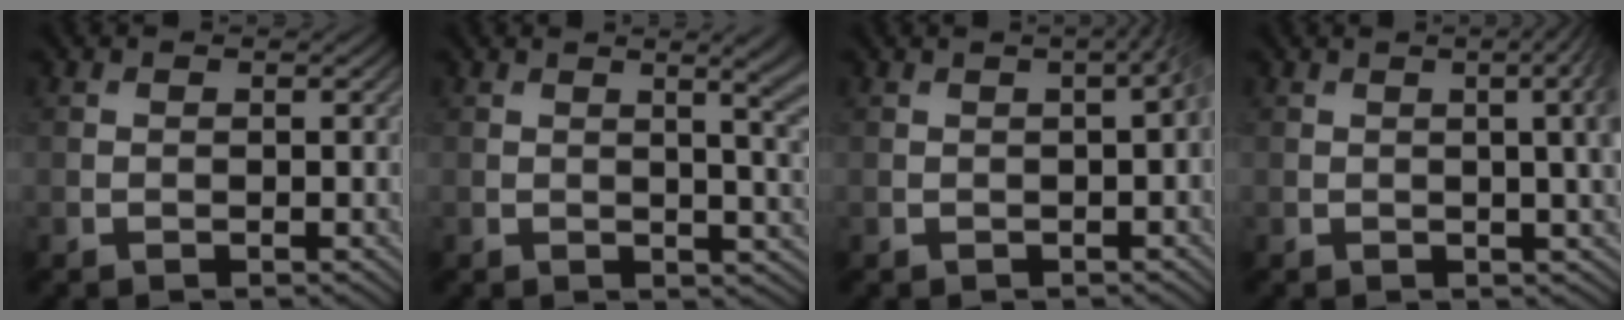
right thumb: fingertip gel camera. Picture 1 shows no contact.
{"total": 6.3, "force": [1.6, 2.0, 5.7], "torque": [-0.058, 0.020, 0.013]}
{"total": 3.1, "force": [0.0, 0.9, 3.0], "torque": [-0.031, 0.008, 0.007]}
{"total": 5.6, "force": [0.8, 1.6, 5.3], "torque": [-0.053, 0.016, 0.008]}